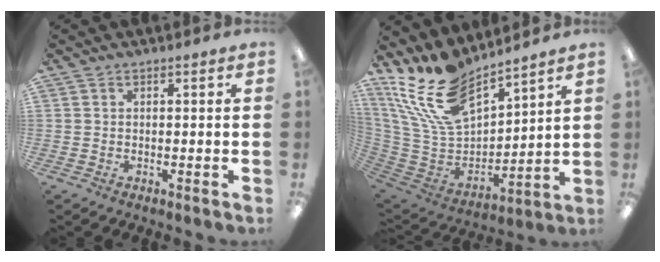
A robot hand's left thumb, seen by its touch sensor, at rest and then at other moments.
{"total": 20.1, "force": [14.9, 8.8, 10.4], "torque": [-0.243, -0.096, 0.273]}